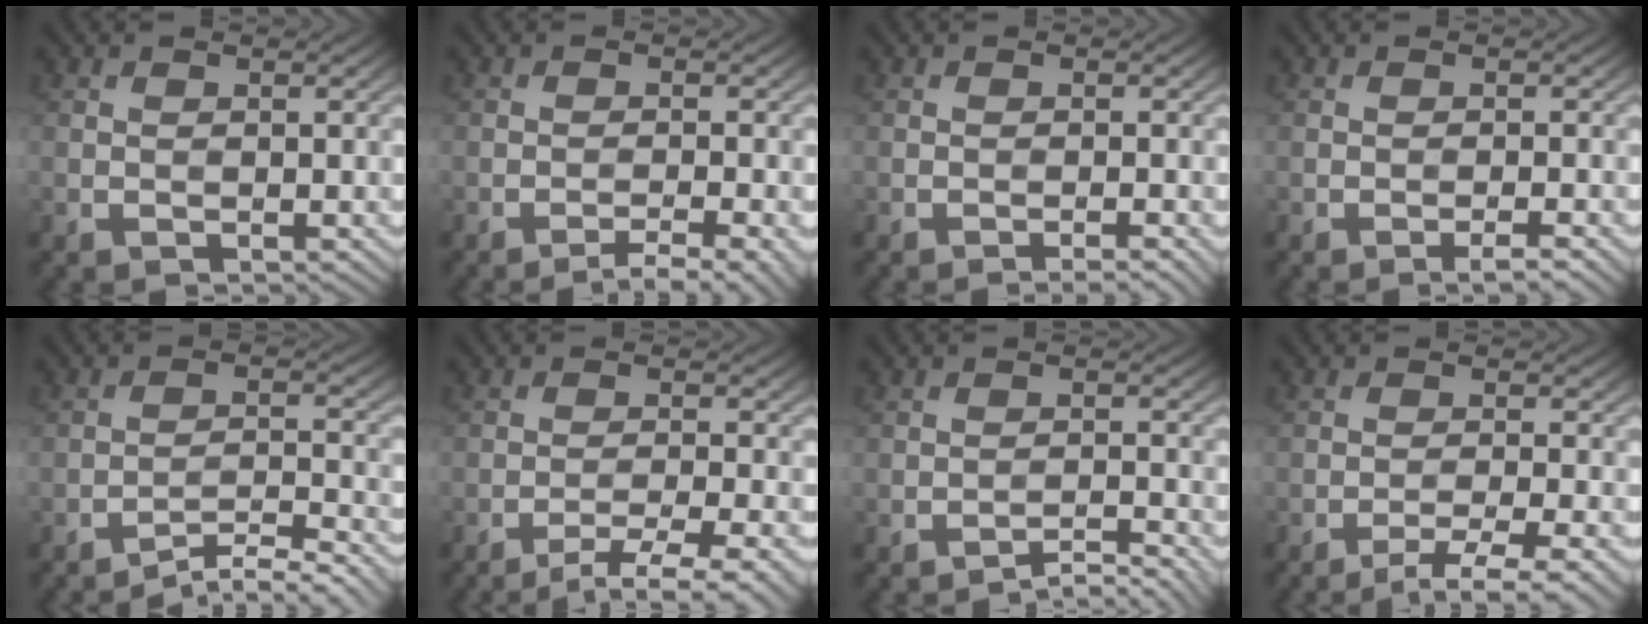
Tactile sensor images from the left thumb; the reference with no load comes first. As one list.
[{"total": 4.0, "force": [-2.7, 0.6, 2.8], "torque": [-0.040, 0.010, -0.046]}, {"total": 1.5, "force": [-1.0, 0.2, 1.1], "torque": [-0.008, 0.006, -0.018]}, {"total": 1.6, "force": [-1.1, 0.0, 1.1], "torque": [-0.013, 0.008, -0.021]}, {"total": 5.6, "force": [-4.9, 0.7, 2.6], "torque": [-0.043, 0.014, -0.080]}, {"total": 5.2, "force": [-3.5, 0.8, 3.7], "torque": [-0.064, 0.006, -0.059]}, {"total": 2.9, "force": [-2.6, 0.2, 1.2], "torque": [-0.008, 0.012, -0.046]}, {"total": 4.4, "force": [-2.8, 0.7, 3.3], "torque": [-0.056, 0.004, -0.048]}]